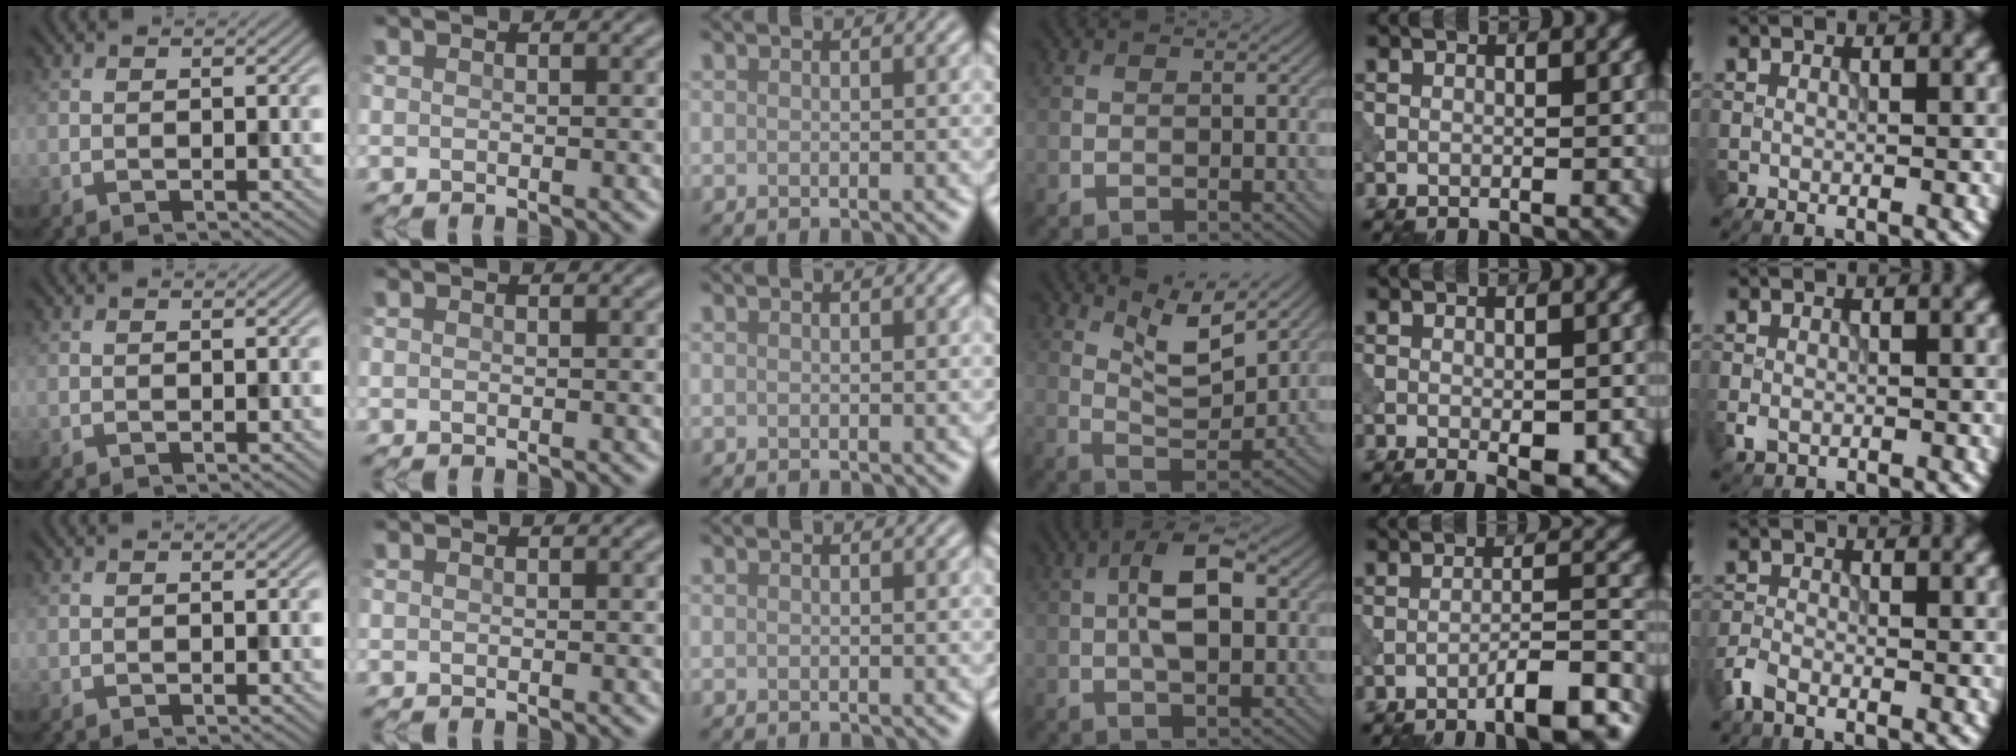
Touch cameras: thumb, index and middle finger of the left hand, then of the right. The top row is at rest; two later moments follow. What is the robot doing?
{"motion": "shake", "object": "bell"}